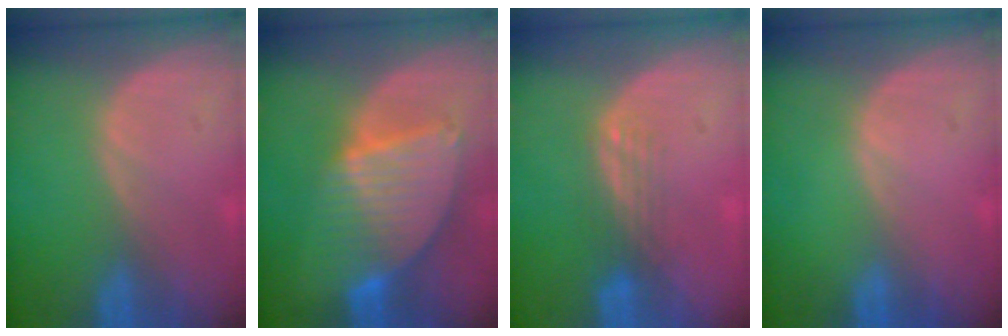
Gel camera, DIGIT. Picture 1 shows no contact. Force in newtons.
{"total": 8.5, "press": 7.5, "slide": 4.0}
{"total": 3.1, "press": 2.6, "slide": 1.7}
{"total": 0.0}